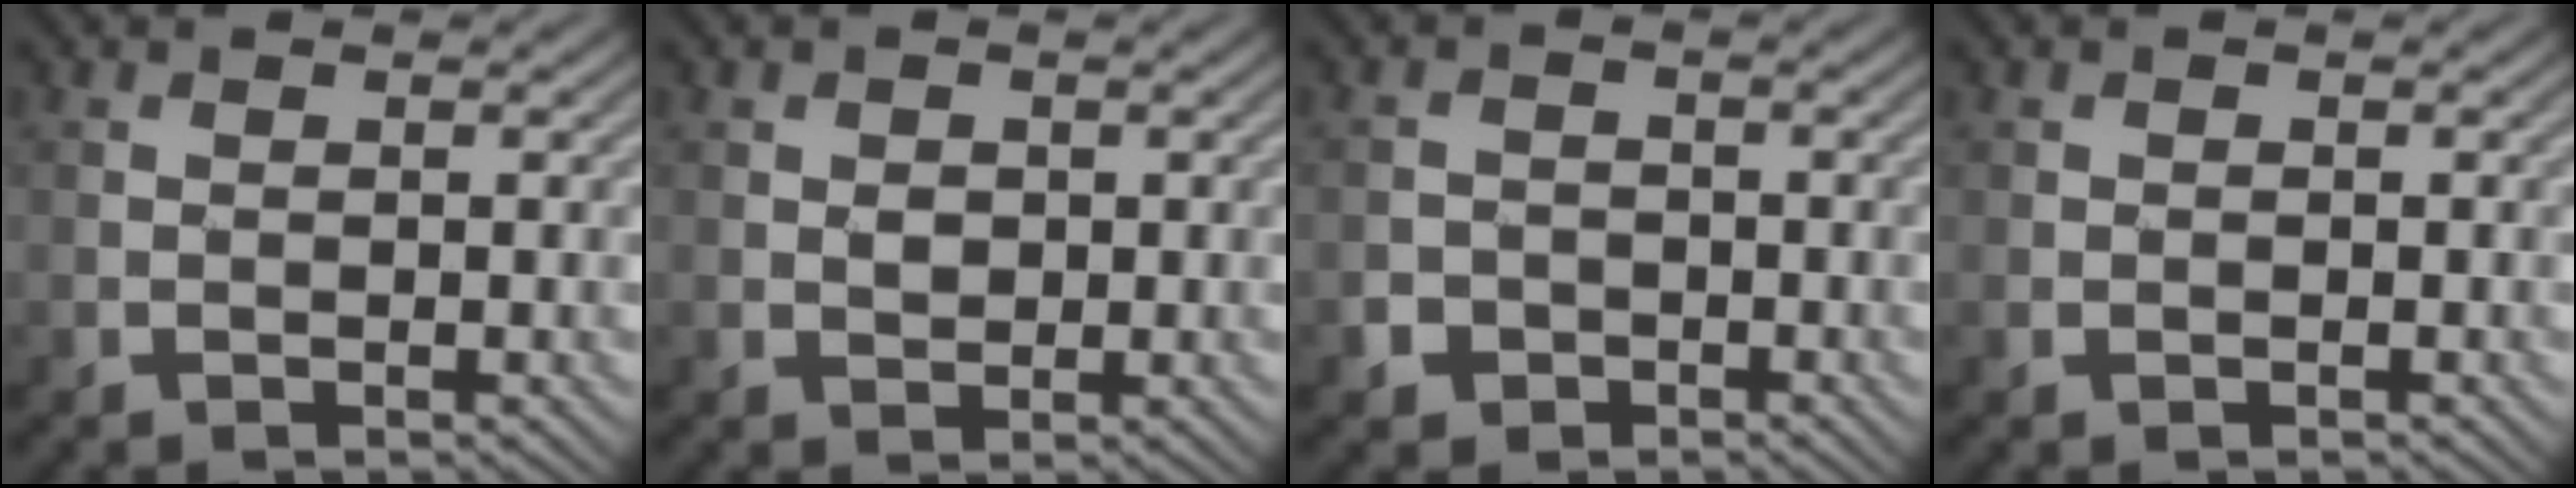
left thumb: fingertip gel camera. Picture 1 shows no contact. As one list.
[{"total": 1.3, "force": [0.3, 1.1, 0.7], "torque": [-0.016, -0.004, 0.006]}, {"total": 2.4, "force": [-1.4, 1.9, 0.5], "torque": [-0.002, -0.001, -0.029]}, {"total": 0.6, "force": [0.0, 0.6, 0.0], "torque": [0.004, -0.004, -0.002]}]